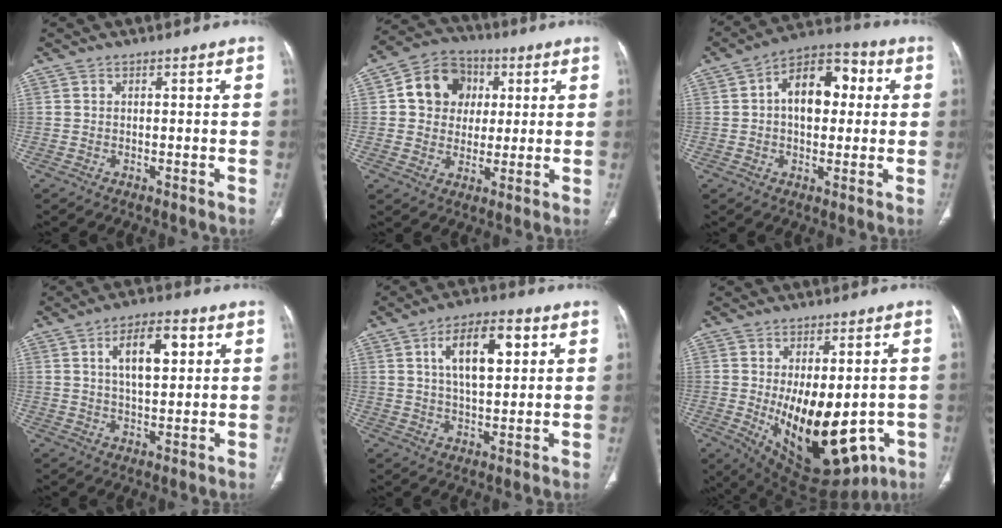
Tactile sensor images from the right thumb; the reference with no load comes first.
{"total": 11.6, "force": [2.5, 10.0, 5.4], "torque": [-0.055, 0.006, 0.034]}
{"total": 11.7, "force": [1.4, 7.7, 8.7], "torque": [-0.101, 0.030, 0.012]}
{"total": 9.6, "force": [3.0, 4.4, 8.1], "torque": [-0.116, 0.000, 0.048]}
{"total": 11.7, "force": [3.7, 5.3, 9.7], "torque": [-0.146, -0.001, 0.061]}
{"total": 21.0, "force": [-3.7, 10.9, 17.5], "torque": [-0.246, -0.020, -0.019]}